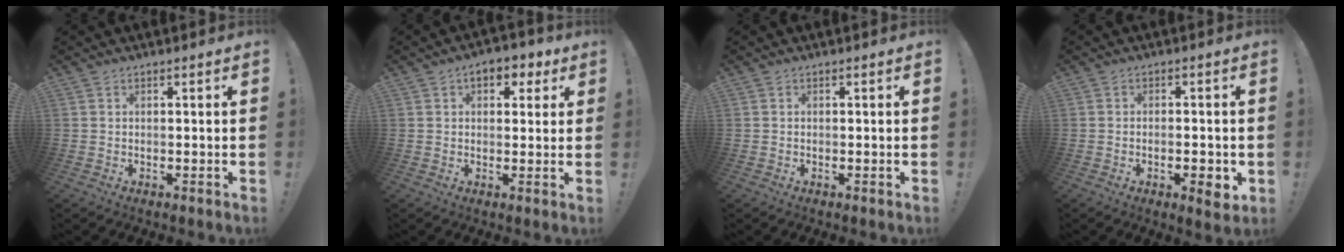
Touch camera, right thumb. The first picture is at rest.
{"total": 6.1, "force": [2.6, 3.9, 3.8], "torque": [-0.040, -0.004, 0.041]}
{"total": 0.0}
{"total": 5.0, "force": [-1.7, 1.9, 4.2], "torque": [-0.051, 0.002, -0.026]}